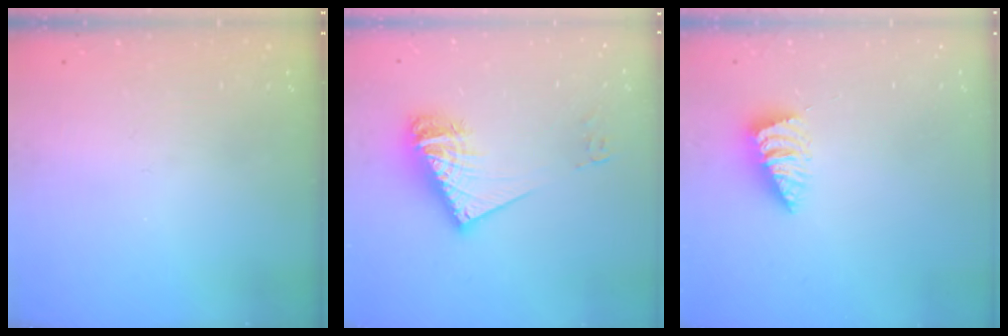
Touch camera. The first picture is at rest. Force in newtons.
{"total": 14.1, "press": 14.1, "slide": 1.2}
{"total": 2.6, "press": 2.6, "slide": 0.3}